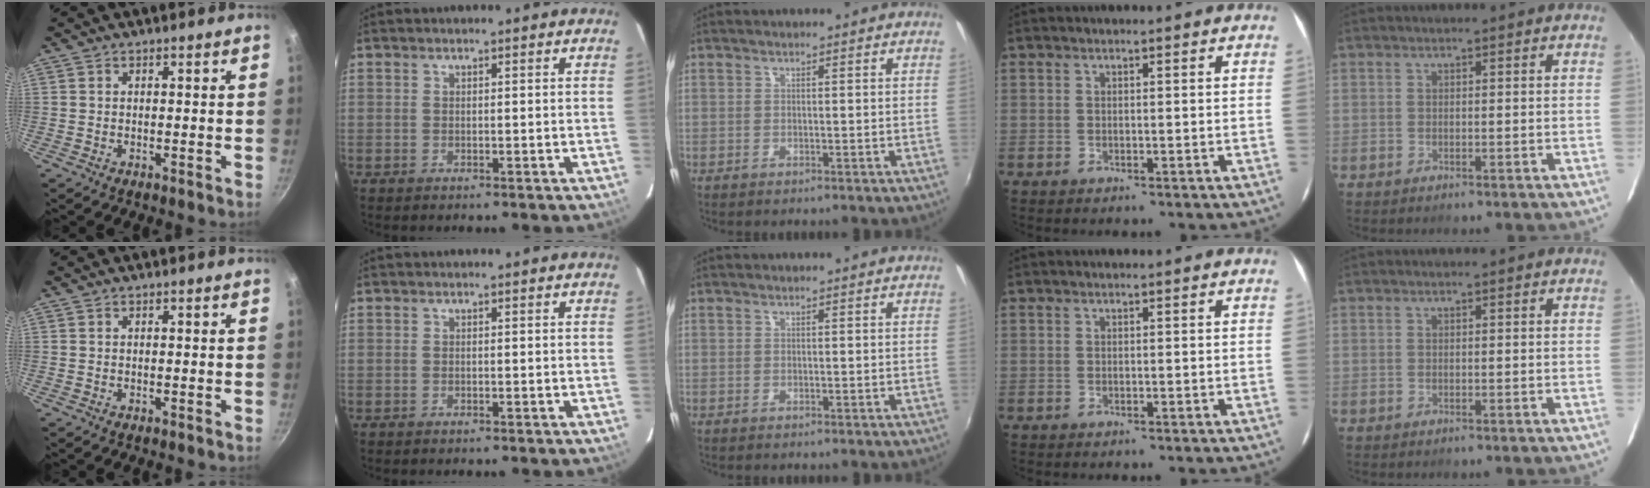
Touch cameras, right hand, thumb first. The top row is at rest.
{}